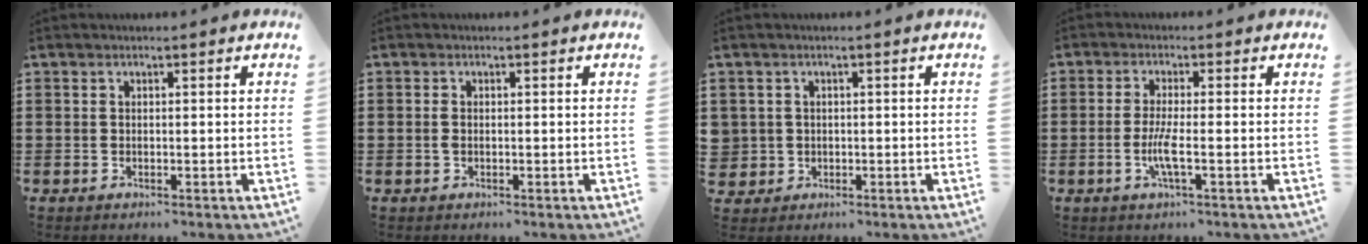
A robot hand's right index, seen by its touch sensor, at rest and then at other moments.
{"total": 1.0, "force": [-0.1, 0.5, 0.8], "torque": [-0.025, -0.002, -0.006]}
{"total": 1.9, "force": [-0.1, 1.9, -0.1], "torque": [-0.007, 0.009, -0.006]}
{"total": 4.0, "force": [-1.2, 0.3, 3.9], "torque": [-0.087, -0.011, -0.029]}